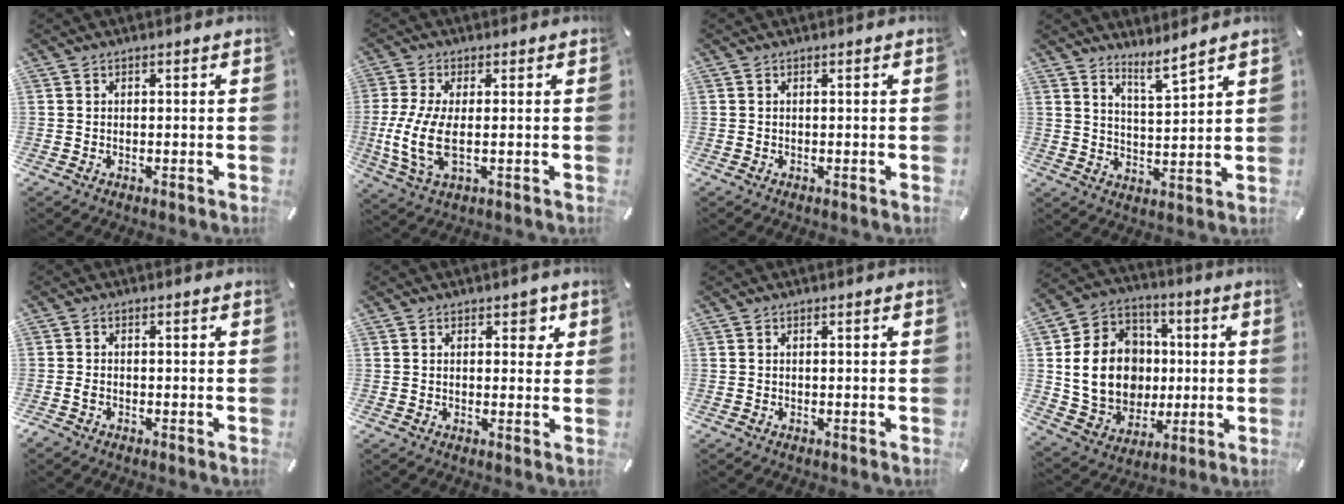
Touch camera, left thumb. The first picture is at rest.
{"total": 9.6, "force": [-0.5, 3.7, 8.9], "torque": [-0.203, -0.027, -0.009]}
{"total": 0.0}
{"total": 5.9, "force": [5.5, 0.3, 2.1], "torque": [-0.035, -0.044, 0.094]}
{"total": 1.3, "force": [-0.9, 0.8, 0.5], "torque": [-0.011, 0.002, -0.017]}
{"total": 3.6, "force": [1.7, 2.3, 2.3], "torque": [-0.013, -0.007, 0.018]}
{"total": 0.0}
{"total": 16.4, "force": [0.4, 14.7, 7.4], "torque": [-0.154, 0.010, 0.020]}